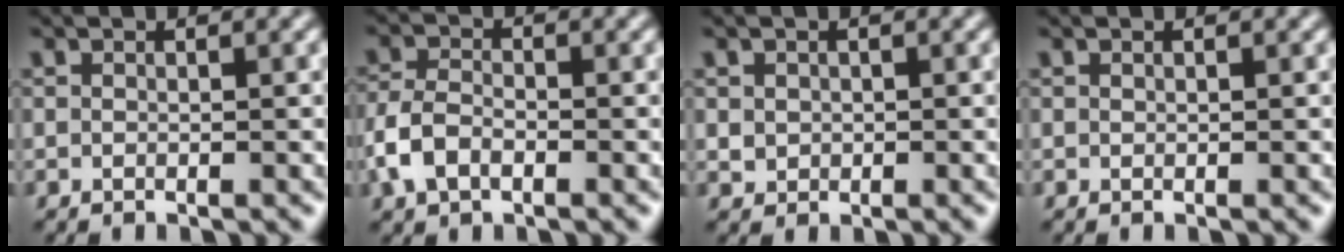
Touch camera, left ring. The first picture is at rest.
{"total": 3.6, "force": [-1.6, 2.3, 2.4], "torque": [-0.054, 0.002, -0.039]}
{"total": 1.2, "force": [0.1, 1.1, 0.3], "torque": [-0.002, -0.004, 0.002]}
{"total": 0.0}